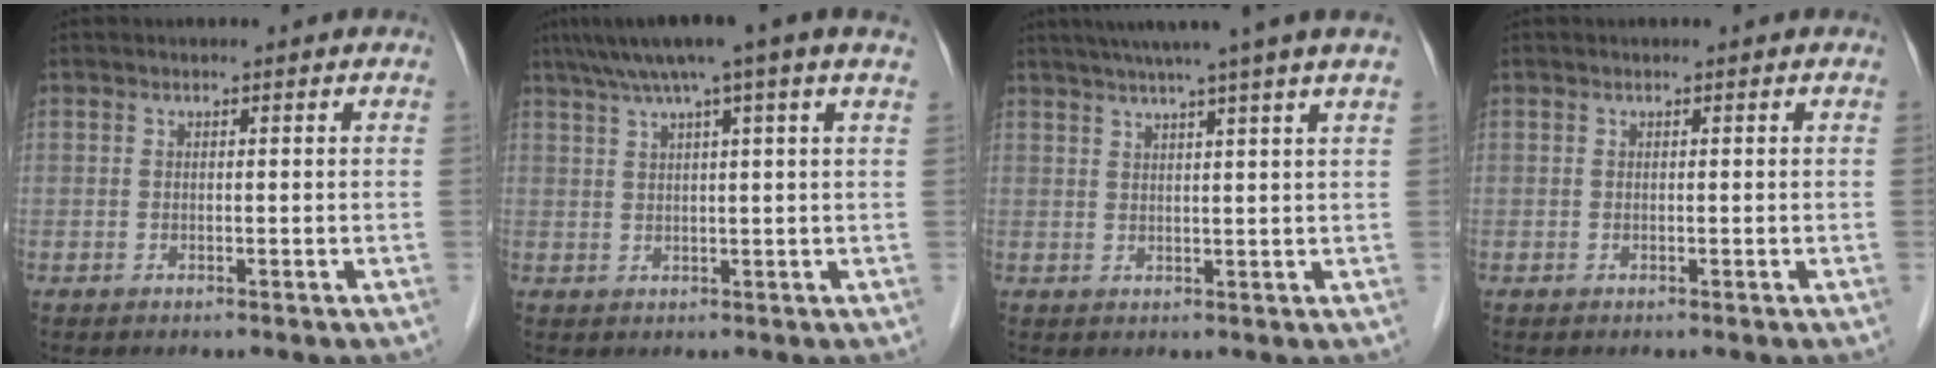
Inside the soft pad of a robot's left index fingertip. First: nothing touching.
{"total": 9.1, "force": [6.4, -0.8, 6.5], "torque": [-0.100, 0.036, 0.086]}
{"total": 9.6, "force": [7.5, -1.9, 5.6], "torque": [-0.081, 0.018, 0.090]}
{"total": 0.0}